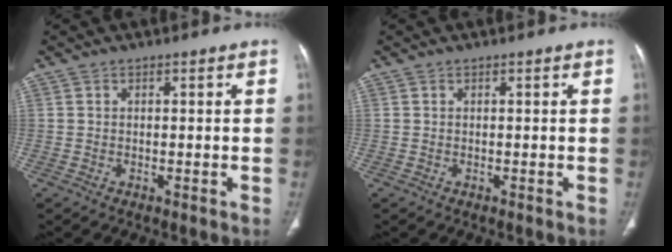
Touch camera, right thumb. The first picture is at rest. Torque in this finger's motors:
{"motor_torque": [0.01, 0.00, -0.05, 0.01, 0.00]}